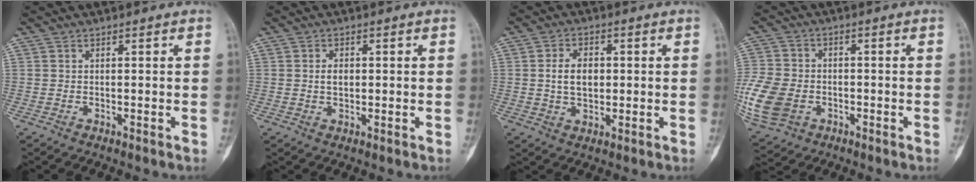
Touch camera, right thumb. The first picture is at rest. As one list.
[{"total": 2.7, "force": [0.2, 1.8, 2.0], "torque": [-0.026, 0.001, 0.004]}, {"total": 6.2, "force": [0.5, 4.2, 4.6], "torque": [-0.069, 0.003, 0.009]}, {"total": 15.4, "force": [-4.2, 11.6, 9.2], "torque": [-0.229, -0.001, -0.071]}]